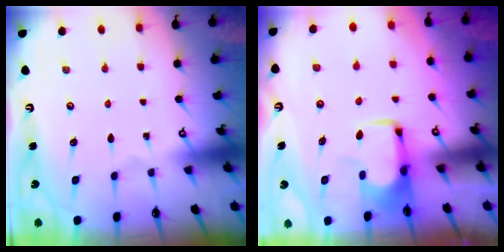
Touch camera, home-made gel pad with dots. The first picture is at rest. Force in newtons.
{"total": 1.9, "press": 1.9, "slide": 0.5}